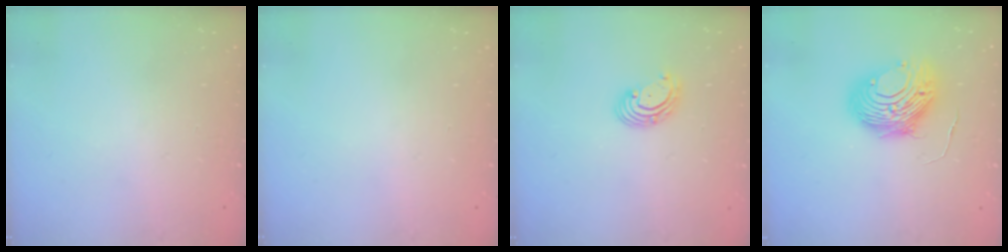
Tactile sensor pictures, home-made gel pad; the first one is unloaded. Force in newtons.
{"total": 0.0}
{"total": 2.8, "press": 2.8, "slide": 0.2}
{"total": 12.5, "press": 12.4, "slide": 1.4}